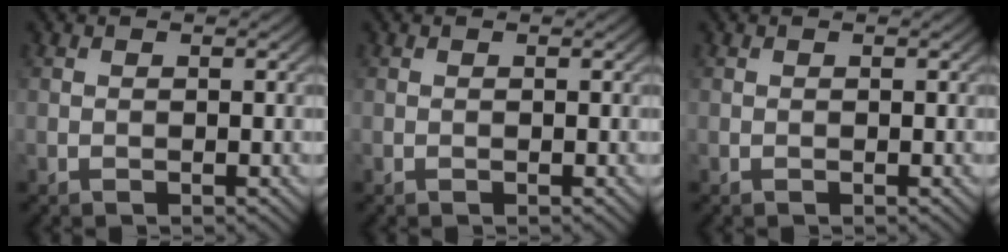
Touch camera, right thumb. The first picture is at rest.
{"total": 0.0}
{"total": 0.0}